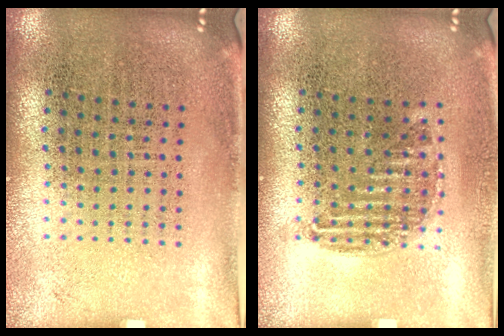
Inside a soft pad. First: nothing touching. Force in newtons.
{"total": 0.9, "press": 0.8, "slide": 0.5}